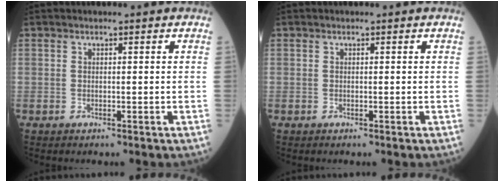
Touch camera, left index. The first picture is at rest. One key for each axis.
{"total": 0.0}